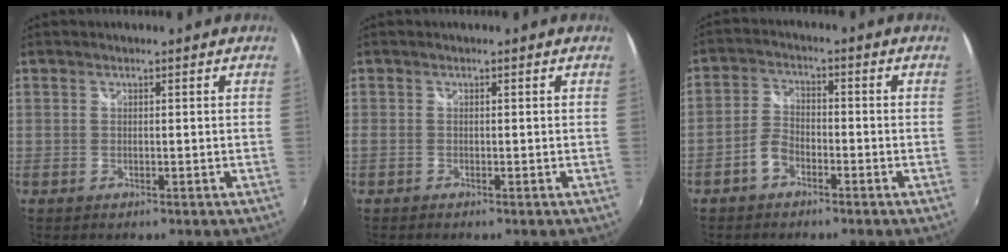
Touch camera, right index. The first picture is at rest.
{"total": 1.0, "force": [-0.7, 0.6, 0.4], "torque": [-0.011, -0.004, -0.016]}
{"total": 4.3, "force": [-2.7, 2.4, 2.4], "torque": [-0.057, 0.011, -0.052]}